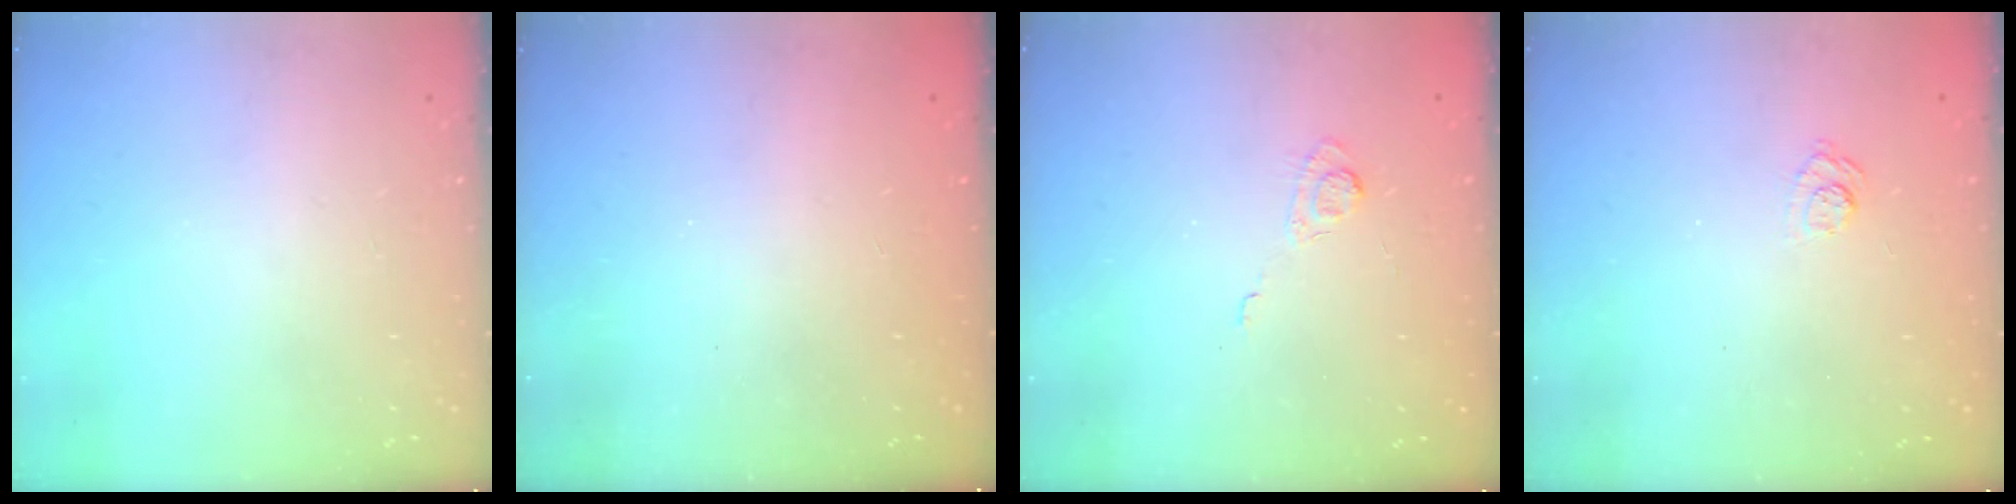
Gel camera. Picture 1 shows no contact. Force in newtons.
{"total": 2.1, "press": 2.0, "slide": 0.7}
{"total": 2.8, "press": 2.4, "slide": 1.4}
{"total": 3.4, "press": 3.0, "slide": 1.5}